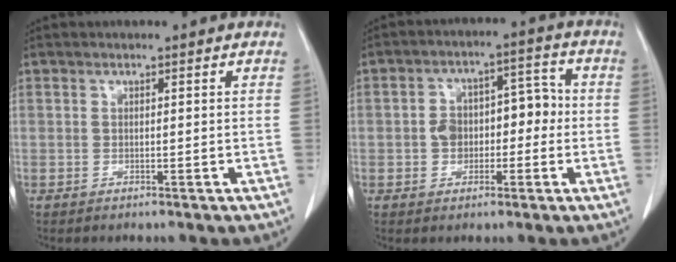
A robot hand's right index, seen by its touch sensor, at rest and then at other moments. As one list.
[{"total": 7.1, "force": [-0.8, 4.9, 5.0], "torque": [-0.077, 0.044, -0.008]}]